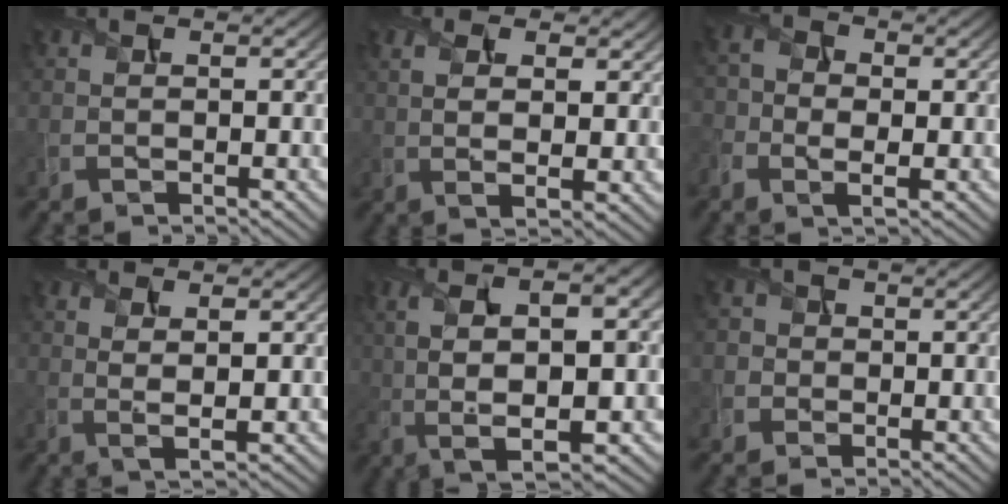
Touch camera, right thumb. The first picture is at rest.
{"total": 5.3, "force": [1.9, 2.3, 4.4], "torque": [-0.089, -0.005, 0.033]}
{"total": 4.2, "force": [-1.3, 2.8, 2.9], "torque": [-0.064, -0.005, -0.027]}
{"total": 2.6, "force": [0.7, 0.8, 2.4], "torque": [-0.055, -0.004, 0.016]}
{"total": 12.0, "force": [1.0, 4.0, 11.3], "torque": [-0.225, 0.002, 0.020]}
{"total": 3.0, "force": [0.0, 3.0, 0.5], "torque": [-0.009, 0.006, -0.024]}